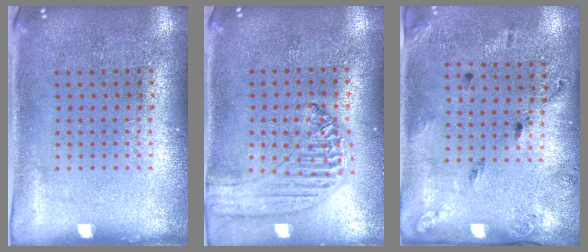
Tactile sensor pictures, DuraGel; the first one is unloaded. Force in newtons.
{"total": 1.2, "press": 1.2, "slide": 0.2}
{"total": 1.8, "press": 1.1, "slide": 1.5}